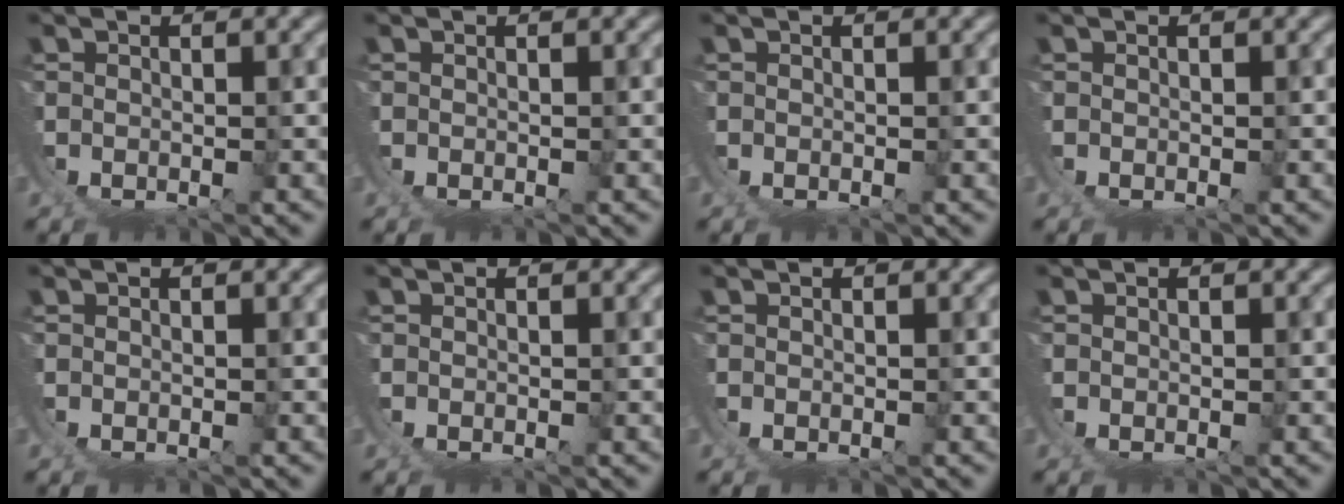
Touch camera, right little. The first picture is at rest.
{"total": 0.0}
{"total": 0.0}
{"total": 0.0}
{"total": 0.0}
{"total": 0.0}
{"total": 0.0}
{"total": 0.0}